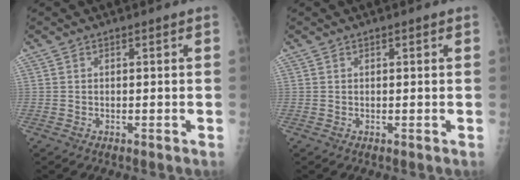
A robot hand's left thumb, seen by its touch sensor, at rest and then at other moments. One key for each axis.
{"total": 0.5, "fx": 0.3, "fy": 0.2, "fz": 0.4, "tx": -0.005, "ty": 0.000, "tz": 0.003}